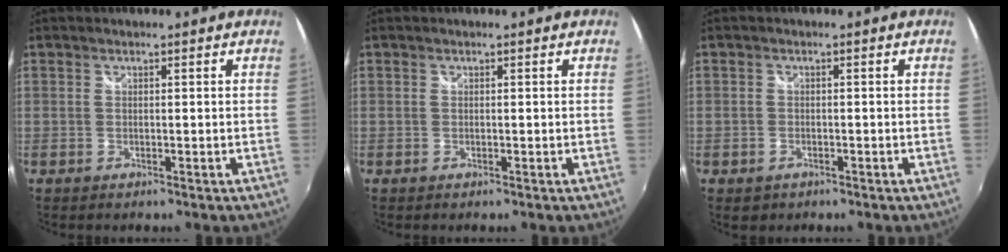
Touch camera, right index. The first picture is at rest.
{"total": 0.0}
{"total": 2.4, "force": [-1.3, 1.7, 1.0], "torque": [-0.022, -0.004, -0.019]}